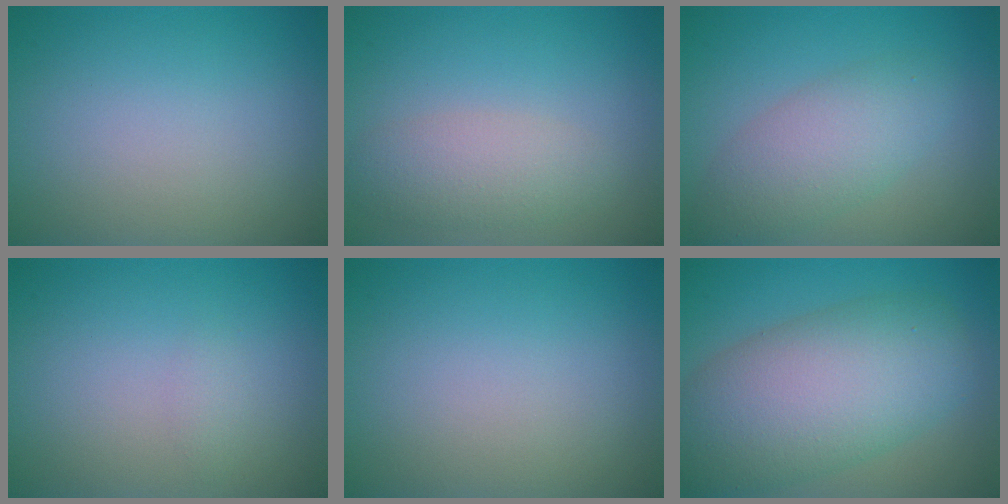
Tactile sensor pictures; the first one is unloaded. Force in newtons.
{"total": 3.1, "press": 3.1, "slide": 0.1}
{"total": 4.4, "press": 4.4, "slide": 0.2}
{"total": 0.8, "press": 0.7, "slide": 0.1}
{"total": 0.0}
{"total": 10.0, "press": 10.0, "slide": 0.8}